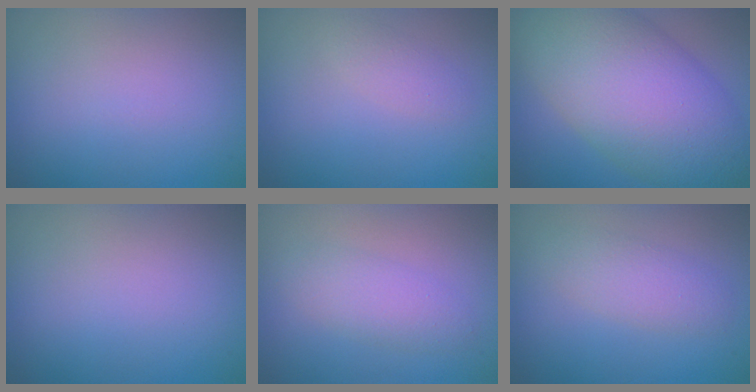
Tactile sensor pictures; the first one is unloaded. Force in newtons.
{"total": 1.3, "press": 1.3, "slide": 0.0}
{"total": 12.5, "press": 12.5, "slide": 0.5}
{"total": 0.0}
{"total": 2.5, "press": 2.5, "slide": 0.1}
{"total": 2.5, "press": 2.5, "slide": 0.1}